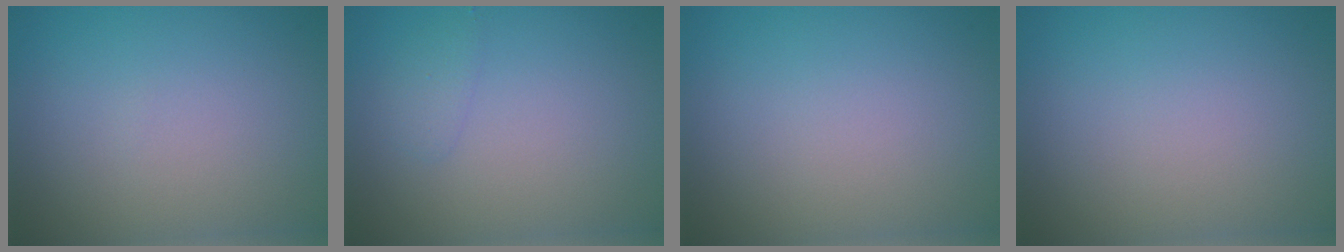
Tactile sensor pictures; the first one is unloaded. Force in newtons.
{"total": 1.0, "press": 0.9, "slide": 0.1}
{"total": 0.0}
{"total": 0.0}